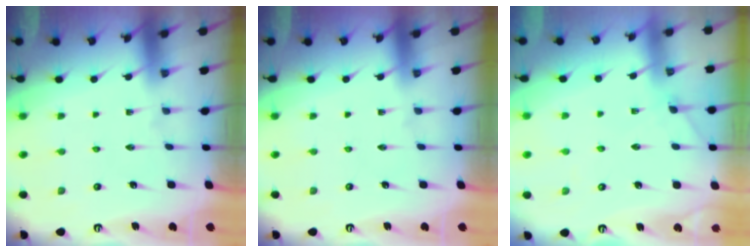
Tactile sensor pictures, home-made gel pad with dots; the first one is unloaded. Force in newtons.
{"total": 0.0}
{"total": 3.6, "press": 3.6, "slide": 0.4}